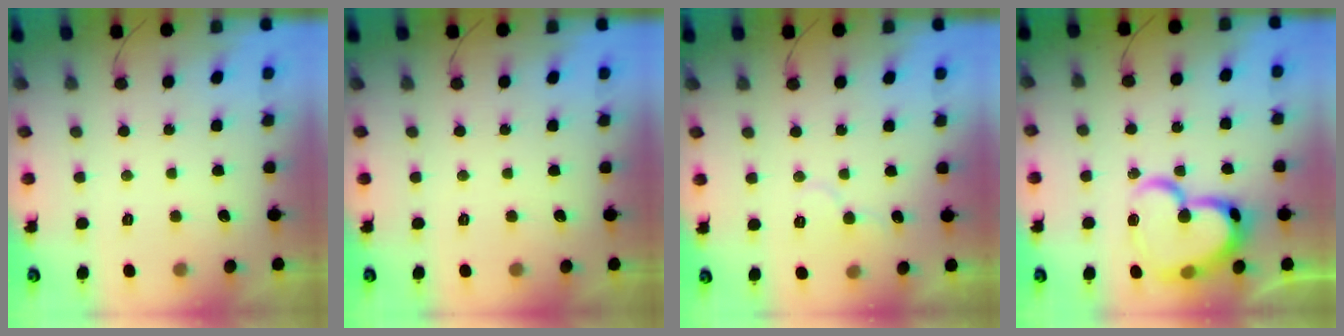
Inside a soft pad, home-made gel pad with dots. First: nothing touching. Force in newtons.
{"total": 0.0}
{"total": 5.4, "press": 5.3, "slide": 0.5}
{"total": 22.2, "press": 22.0, "slide": 2.5}